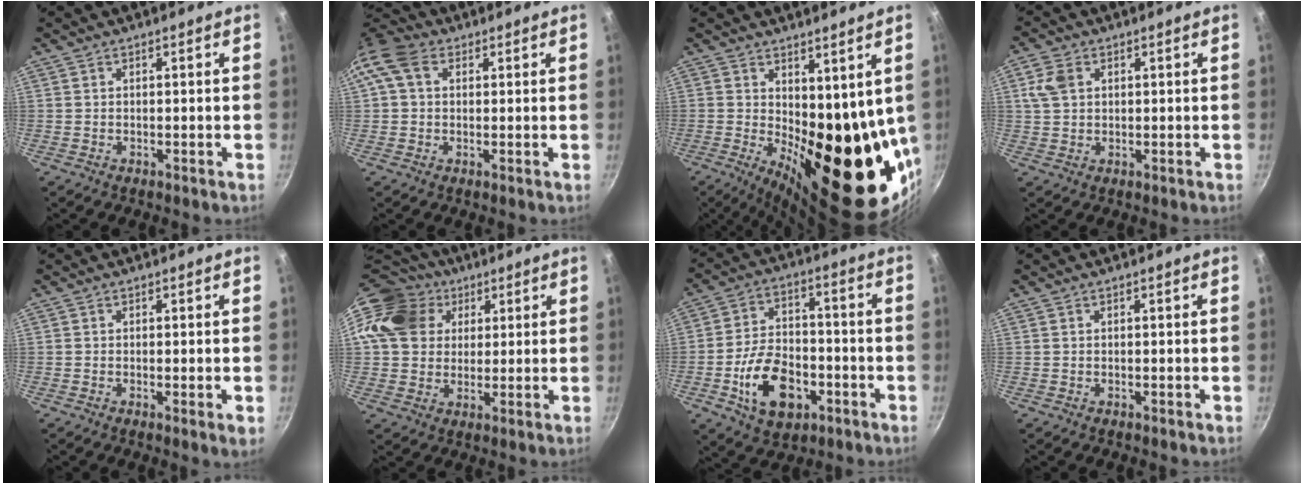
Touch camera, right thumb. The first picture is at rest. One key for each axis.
{"total": 8.1, "fx": 2.3, "fy": 5.9, "fz": 5.1, "tx": -0.092, "ty": 0.015, "tz": 0.027}
{"total": 18.5, "fx": 1.1, "fy": 8.7, "fz": 16.2, "tx": -0.182, "ty": -0.046, "tz": 0.038}
{"total": 4.9, "fx": 1.4, "fy": 3.7, "fz": 2.9, "tx": -0.047, "ty": 0.002, "tz": 0.026}
{"total": 1.9, "fx": -0.2, "fy": 0.2, "fz": 1.9, "tx": -0.030, "ty": -0.008, "tz": -0.007}
{"total": 16.8, "fx": 5.4, "fy": 13.8, "fz": 7.9, "tx": -0.131, "ty": 0.026, "tz": 0.088}
{"total": 14.7, "fx": -5.2, "fy": 9.5, "fz": 10.0, "tx": -0.149, "ty": 0.030, "tz": -0.083}
{"total": 0.0}